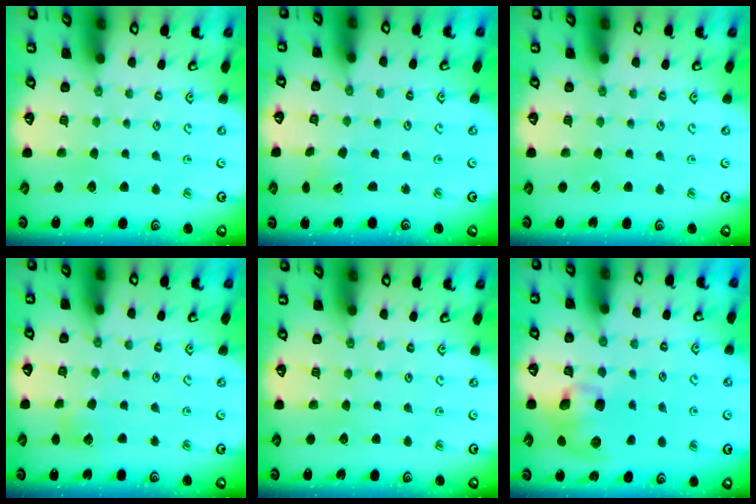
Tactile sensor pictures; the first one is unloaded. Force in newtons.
{"total": 2.1, "press": 2.1, "slide": 0.3}
{"total": 0.0}
{"total": 4.9, "press": 4.8, "slide": 0.5}
{"total": 0.0}
{"total": 9.3, "press": 9.2, "slide": 1.5}